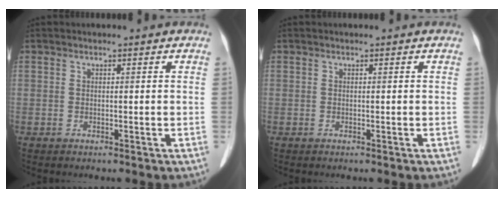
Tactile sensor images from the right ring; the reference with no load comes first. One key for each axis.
{"total": 0.0}